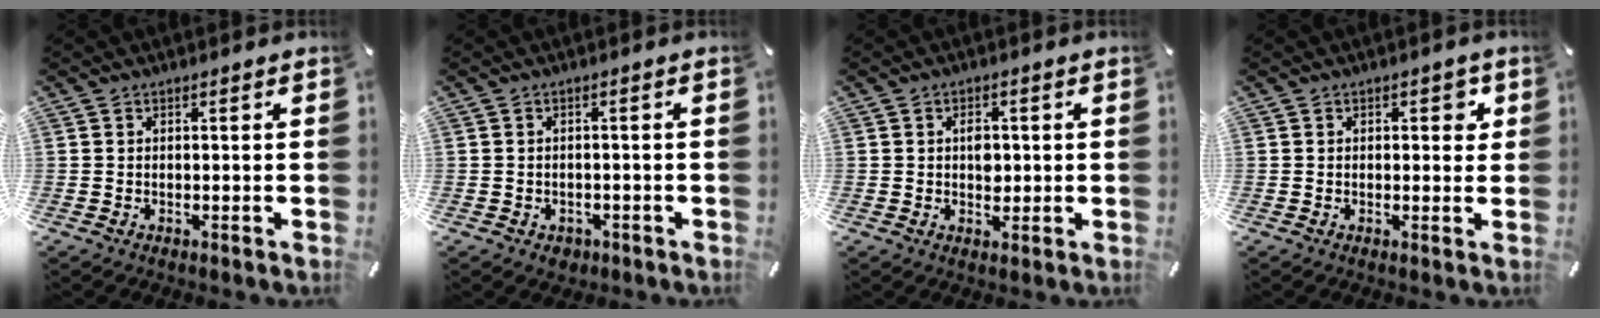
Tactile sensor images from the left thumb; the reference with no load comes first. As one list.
[{"total": 2.4, "force": [-1.1, 1.9, 1.0], "torque": [-0.015, 0.006, -0.021]}, {"total": 3.7, "force": [0.1, 2.8, 2.4], "torque": [-0.025, -0.003, -0.004]}, {"total": 2.6, "force": [0.8, 1.6, 1.9], "torque": [-0.015, -0.001, 0.005]}]